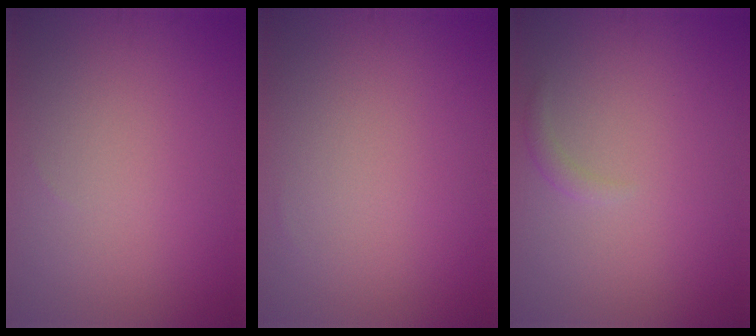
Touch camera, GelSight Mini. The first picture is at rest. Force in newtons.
{"total": 0.0}
{"total": 0.8, "press": 0.8, "slide": 0.1}